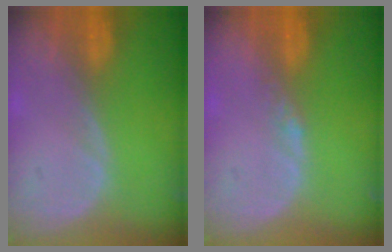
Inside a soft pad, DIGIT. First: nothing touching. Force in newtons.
{"total": 1.4, "press": 1.1, "slide": 0.8}